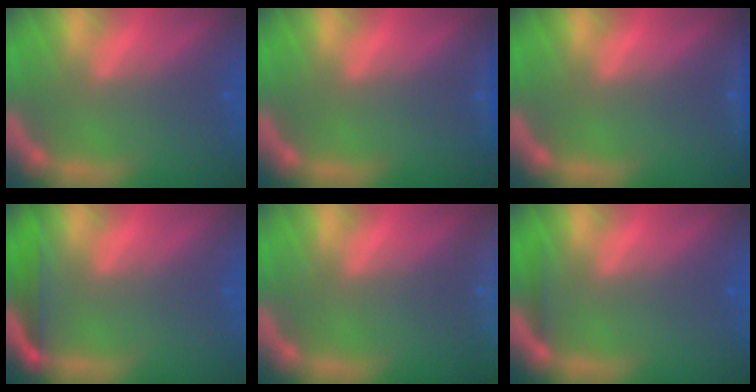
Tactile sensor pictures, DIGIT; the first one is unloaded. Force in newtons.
{"total": 0.9}
{"total": 1.4}
{"total": 3.0}
{"total": 9.5}
{"total": 0.9}